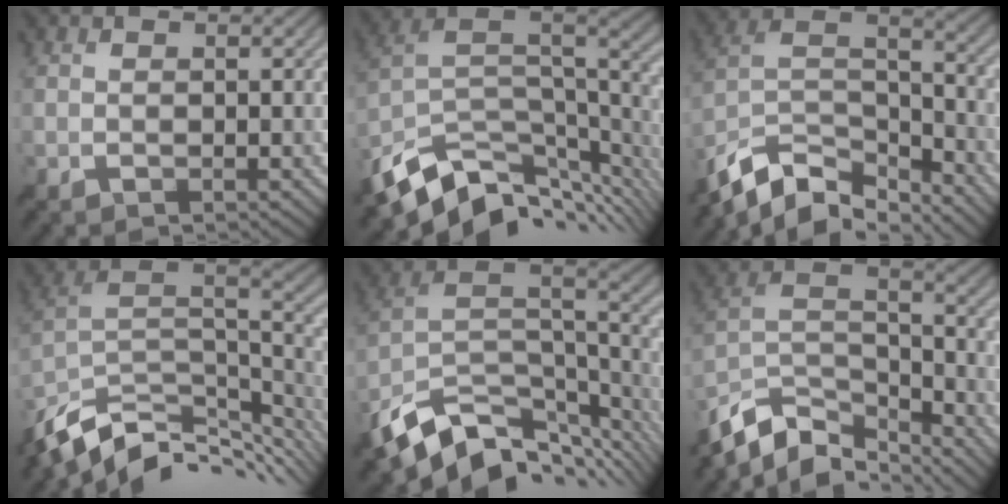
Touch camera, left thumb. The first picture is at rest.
{"total": 12.6, "force": [-7.0, 6.2, 8.4], "torque": [-0.197, -0.006, -0.125]}
{"total": 12.8, "force": [-9.9, 5.1, 6.2], "torque": [-0.146, 0.003, -0.184]}
{"total": 12.5, "force": [-7.1, 5.8, 8.5], "torque": [-0.203, -0.013, -0.124]}
{"total": 13.5, "force": [-8.5, 6.3, 8.4], "torque": [-0.193, 0.000, -0.147]}
{"total": 12.2, "force": [-9.2, 5.3, 6.1], "torque": [-0.143, -0.001, -0.173]}